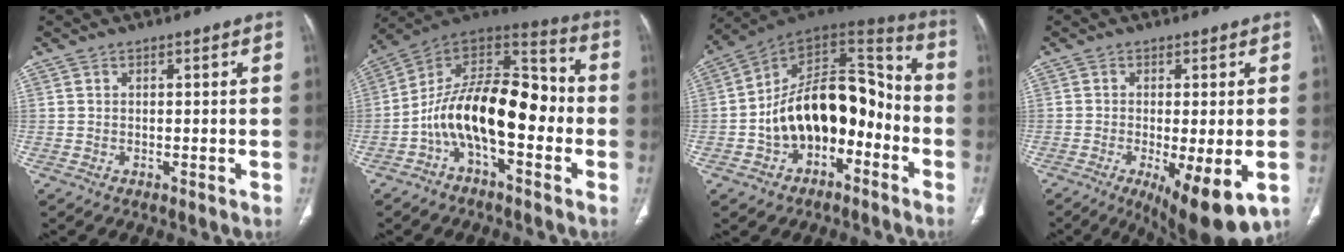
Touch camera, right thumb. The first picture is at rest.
{"total": 18.8, "force": [-4.1, 9.4, 15.8], "torque": [-0.241, 0.075, -0.078]}
{"total": 20.0, "force": [-5.4, 12.7, 14.5], "torque": [-0.193, 0.081, -0.084]}
{"total": 11.6, "force": [-4.4, 3.3, 10.2], "torque": [-0.149, -0.020, -0.059]}